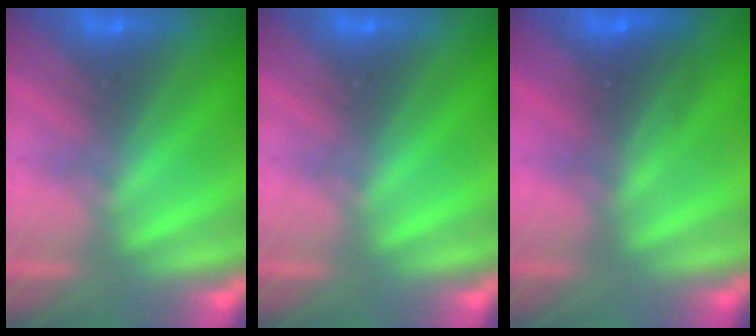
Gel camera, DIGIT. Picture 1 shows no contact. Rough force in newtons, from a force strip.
{"total": 0.0}
{"total": 2.8}